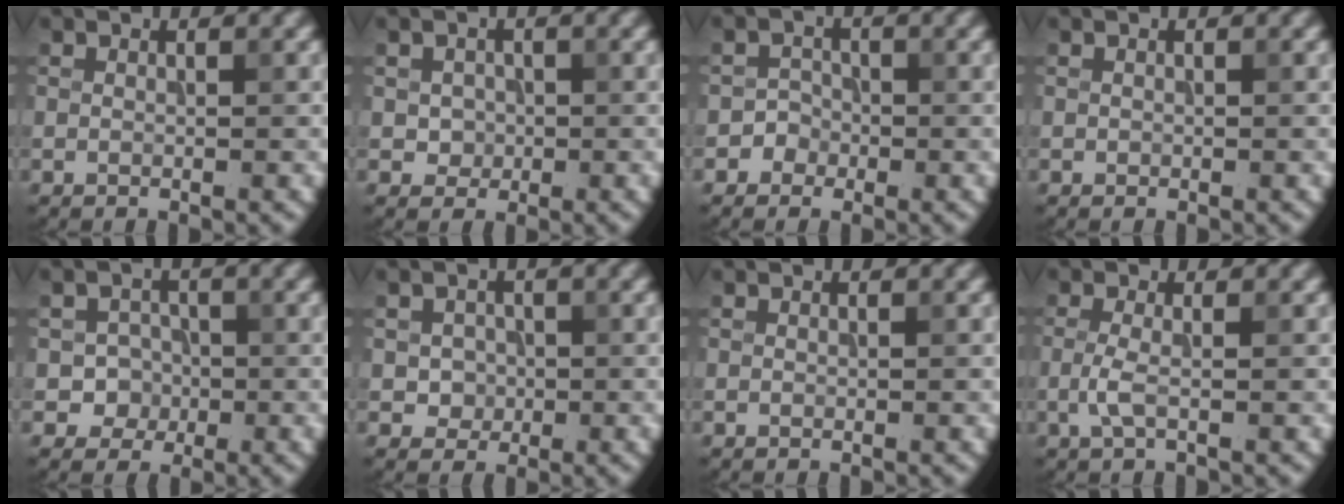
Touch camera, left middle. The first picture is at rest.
{"total": 1.6, "force": [-0.1, 1.5, 0.5], "torque": [-0.004, -0.004, -0.001]}
{"total": 1.7, "force": [-0.9, 1.4, -0.1], "torque": [0.019, 0.011, -0.017]}
{"total": 0.0}
{"total": 2.7, "force": [-0.7, 2.5, 0.5], "torque": [0.007, 0.007, -0.019]}
{"total": 1.9, "force": [-0.2, 1.8, 0.6], "torque": [-0.004, -0.004, -0.002]}
{"total": 0.0}
{"total": 1.7, "force": [-0.5, 0.4, 1.6], "torque": [-0.036, 0.000, -0.014]}